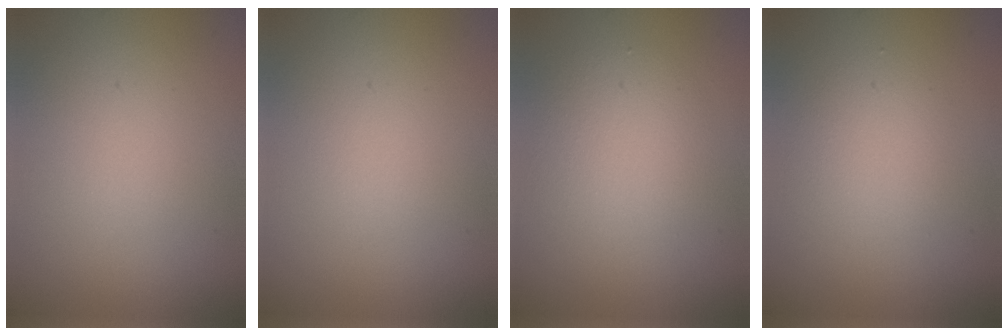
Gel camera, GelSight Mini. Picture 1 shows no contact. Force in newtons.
{"total": 0.0}
{"total": 2.9, "press": 2.9, "slide": 0.2}
{"total": 2.2, "press": 2.2, "slide": 0.2}